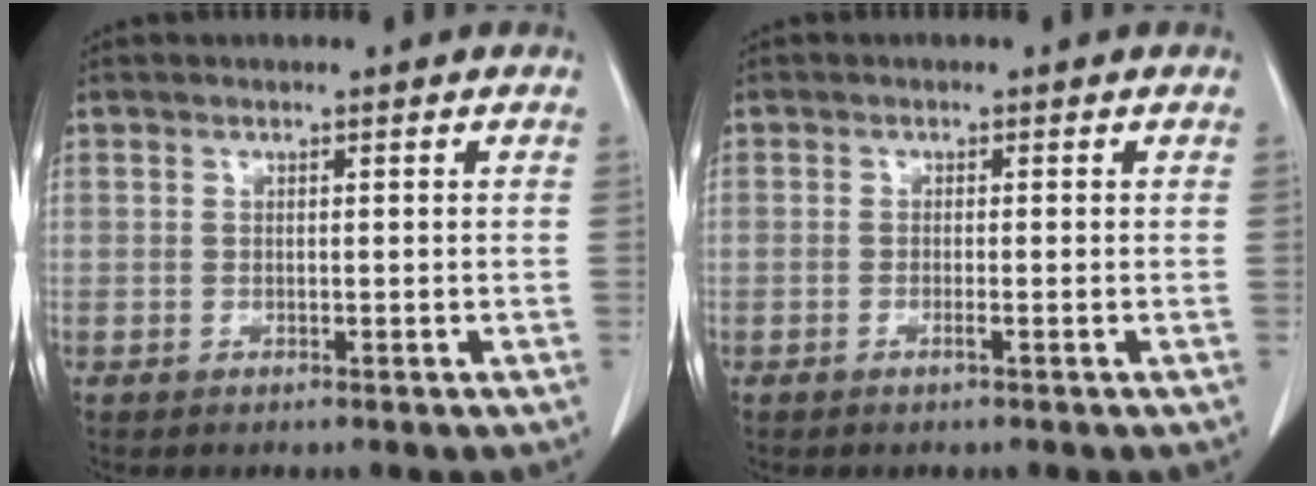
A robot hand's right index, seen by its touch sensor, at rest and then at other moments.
{"total": 0.7, "force": [-0.4, -0.1, 0.6], "torque": [-0.011, 0.001, -0.005]}